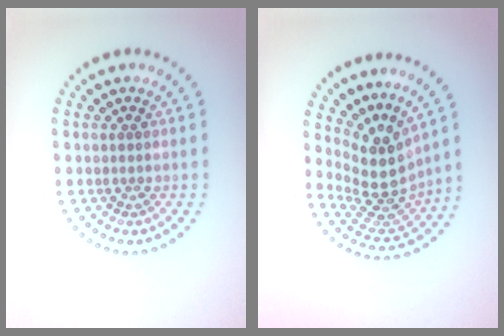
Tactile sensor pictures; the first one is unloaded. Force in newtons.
{"total": 4.6, "press": 3.5, "slide": 3.0}